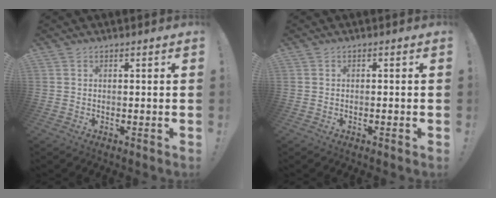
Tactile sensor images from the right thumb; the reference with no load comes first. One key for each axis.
{"total": 0.9, "fx": -0.7, "fy": -0.2, "fz": 0.6, "tx": -0.015, "ty": 0.001, "tz": -0.011}